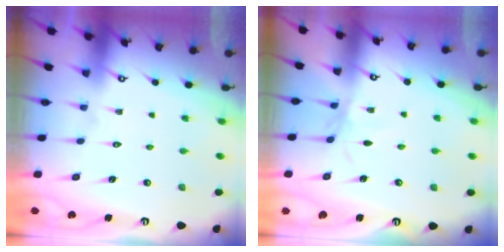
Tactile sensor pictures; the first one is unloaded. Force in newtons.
{"total": 2.0, "press": 2.0, "slide": 0.3}